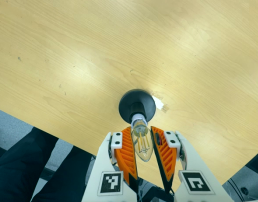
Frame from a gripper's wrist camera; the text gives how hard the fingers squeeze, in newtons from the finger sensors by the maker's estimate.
{"total": 10.3, "left": 10.3, "right": 10.2}